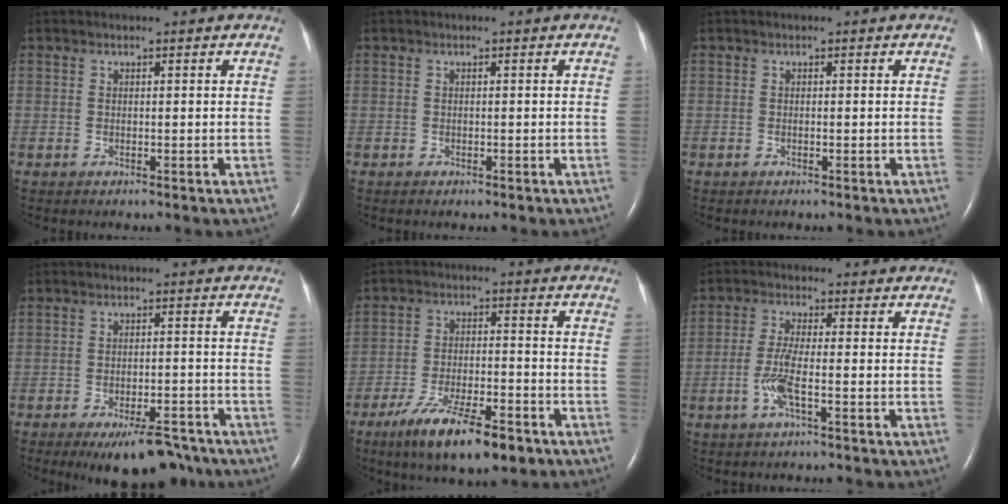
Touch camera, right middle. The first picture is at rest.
{"total": 0.0}
{"total": 0.0}
{"total": 9.3, "force": [-7.1, 3.2, 5.0], "torque": [-0.067, -0.003, -0.108]}
{"total": 12.4, "force": [-8.1, 3.0, 8.9], "torque": [-0.160, -0.019, -0.131]}
{"total": 4.4, "force": [-1.7, 0.2, 4.1], "torque": [-0.093, -0.007, -0.037]}